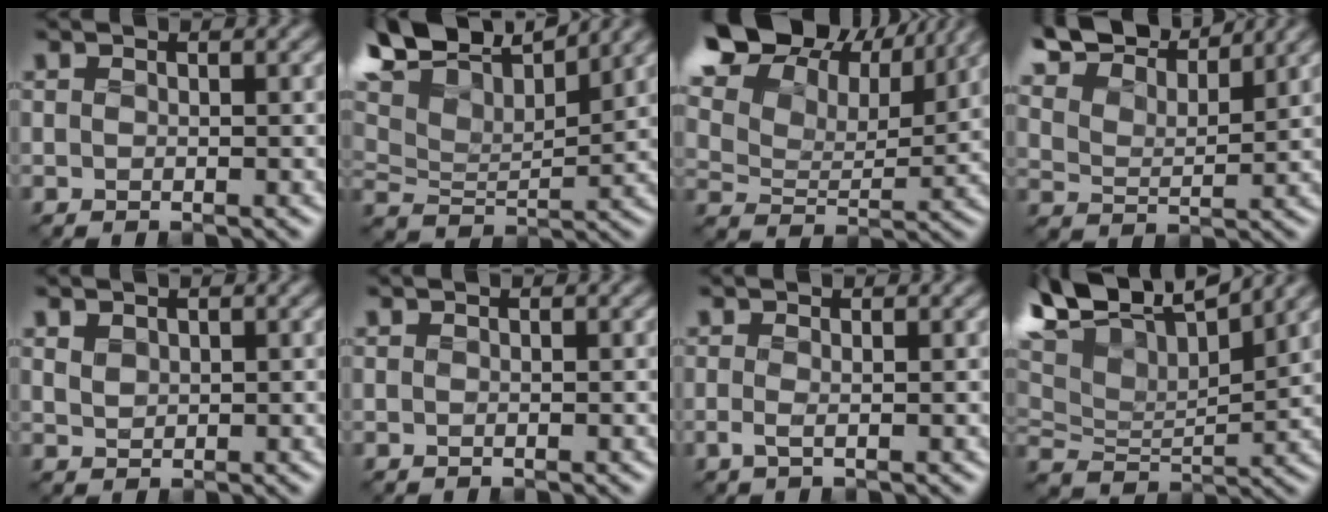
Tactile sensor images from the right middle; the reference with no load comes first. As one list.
[{"total": 10.2, "force": [8.0, 3.4, 5.2], "torque": [-0.120, 0.025, 0.123]}, {"total": 17.3, "force": [11.8, 9.6, 8.3], "torque": [-0.187, 0.044, 0.210]}, {"total": 8.3, "force": [7.3, 2.2, 3.3], "torque": [-0.086, 0.017, 0.109]}, {"total": 1.2, "force": [0.8, 0.7, 0.5], "torque": [-0.017, -0.001, 0.021]}, {"total": 0.0}, {"total": 1.0, "force": [-0.1, 0.1, 1.0], "torque": [-0.025, -0.006, -0.003]}, {"total": 9.8, "force": [6.6, 4.1, 5.8], "torque": [-0.118, 0.034, 0.112]}]